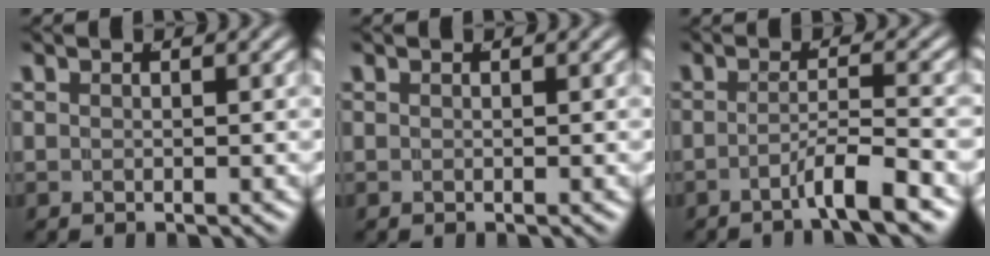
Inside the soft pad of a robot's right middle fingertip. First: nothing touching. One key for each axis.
{"total": 0.0}
{"total": 3.5, "fx": -2.7, "fy": -0.2, "fz": 2.2, "tx": -0.036, "ty": -0.006, "tz": -0.045}